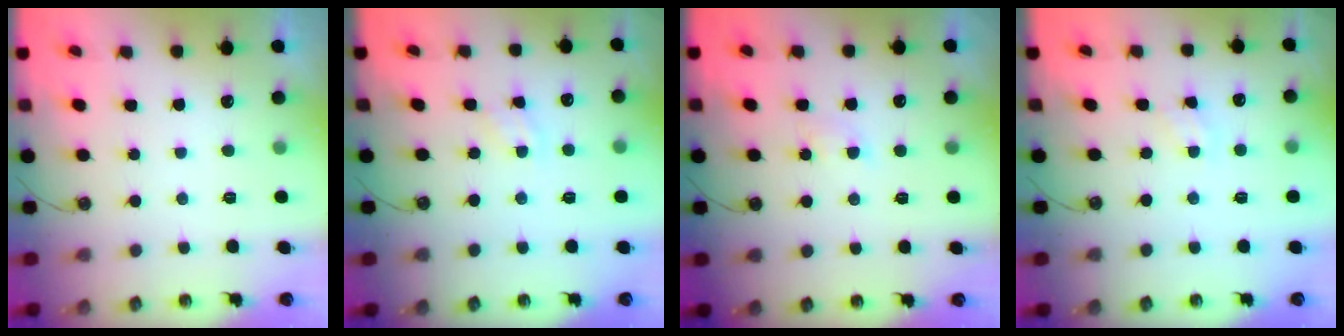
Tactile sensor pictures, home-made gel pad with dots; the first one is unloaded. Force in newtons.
{"total": 4.0, "press": 4.0, "slide": 0.6}
{"total": 2.9, "press": 2.9, "slide": 0.6}
{"total": 2.4, "press": 2.3, "slide": 0.4}